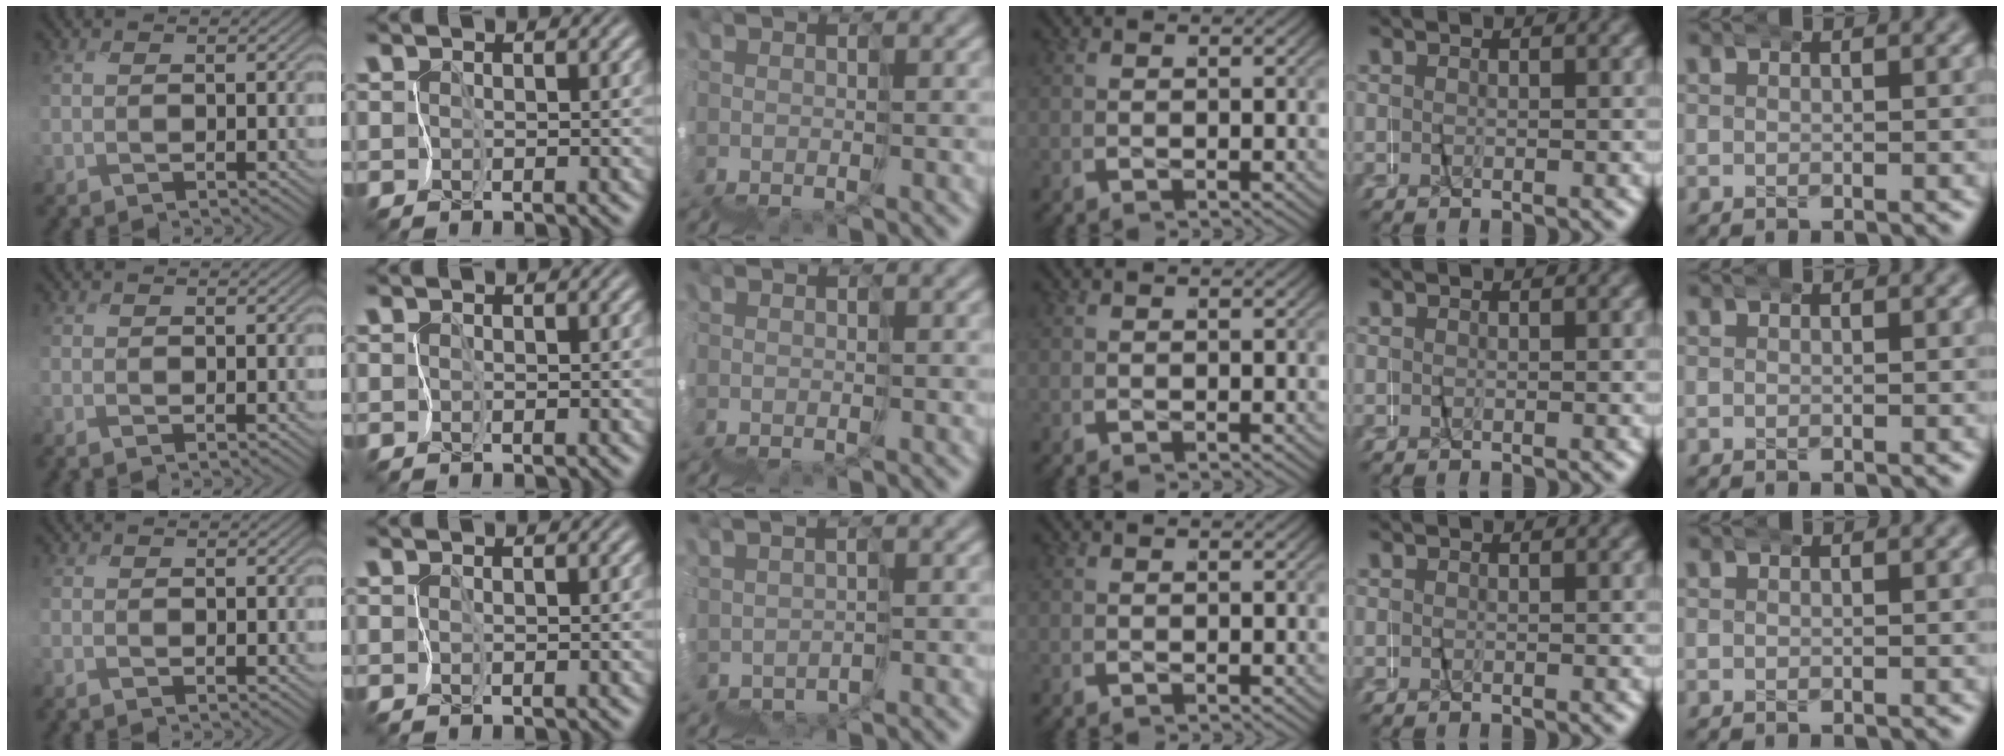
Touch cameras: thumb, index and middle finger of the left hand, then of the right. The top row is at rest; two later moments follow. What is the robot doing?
{"motion": "wrap", "object": "netting"}